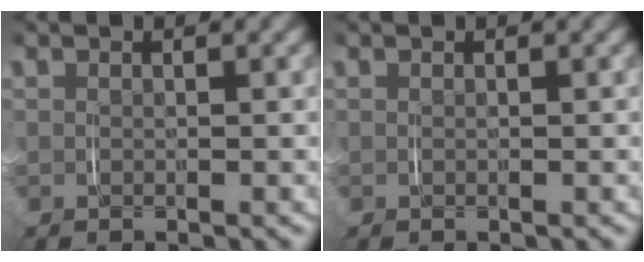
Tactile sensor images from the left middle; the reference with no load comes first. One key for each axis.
{"total": 0.0}